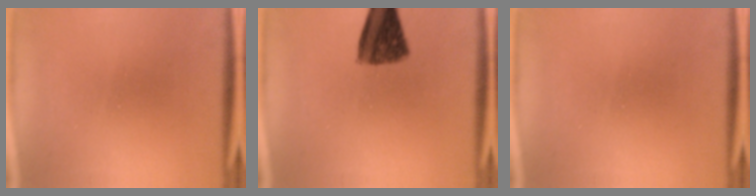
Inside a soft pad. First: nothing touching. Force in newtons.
{"total": 8.2}
{"total": 0.0}